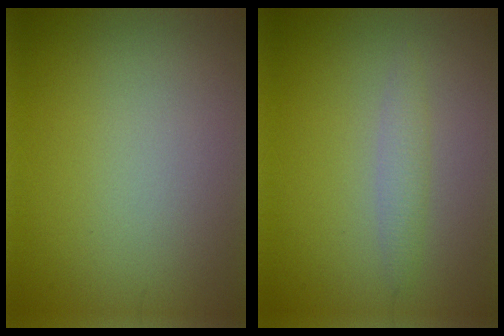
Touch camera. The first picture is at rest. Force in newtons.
{"total": 1.5, "press": 1.4, "slide": 0.1}